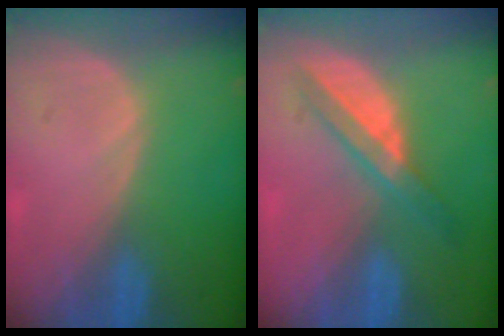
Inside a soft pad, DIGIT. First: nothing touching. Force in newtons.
{"total": 5.9, "press": 5.2, "slide": 2.7}